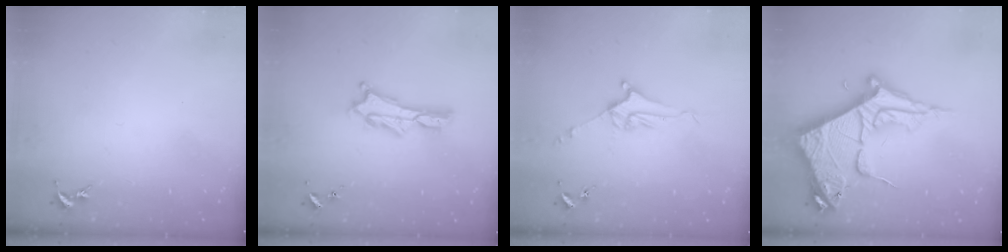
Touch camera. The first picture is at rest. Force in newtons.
{"total": 2.0, "press": 2.0, "slide": 0.3}
{"total": 5.1, "press": 5.1, "slide": 0.6}
{"total": 10.6, "press": 10.5, "slide": 1.3}